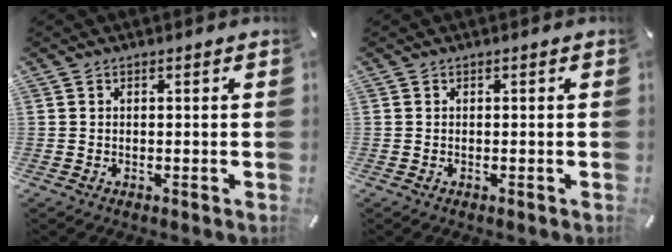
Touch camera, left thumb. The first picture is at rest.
{"total": 0.0}